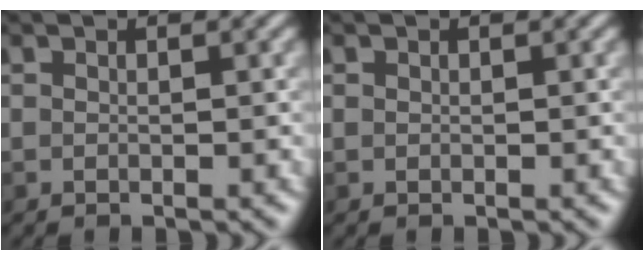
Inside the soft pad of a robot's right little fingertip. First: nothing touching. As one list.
[{"total": 0.0}]